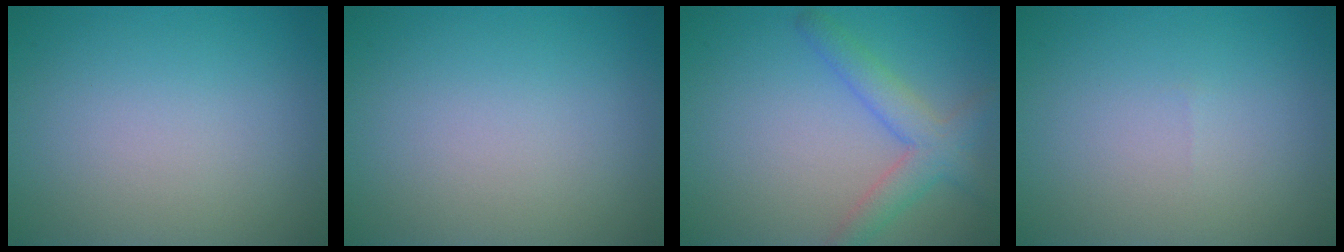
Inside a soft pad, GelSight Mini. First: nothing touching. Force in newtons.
{"total": 0.0}
{"total": 3.6, "press": 3.6, "slide": 0.2}
{"total": 0.0}